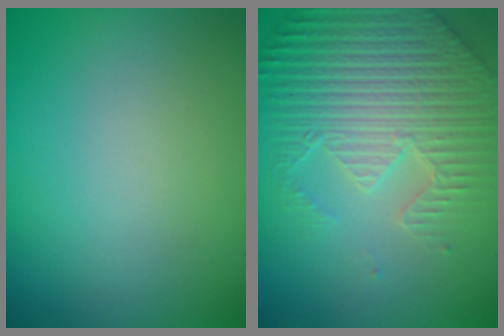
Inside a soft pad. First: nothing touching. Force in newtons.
{"total": 6.5, "press": 5.3, "slide": 3.8}